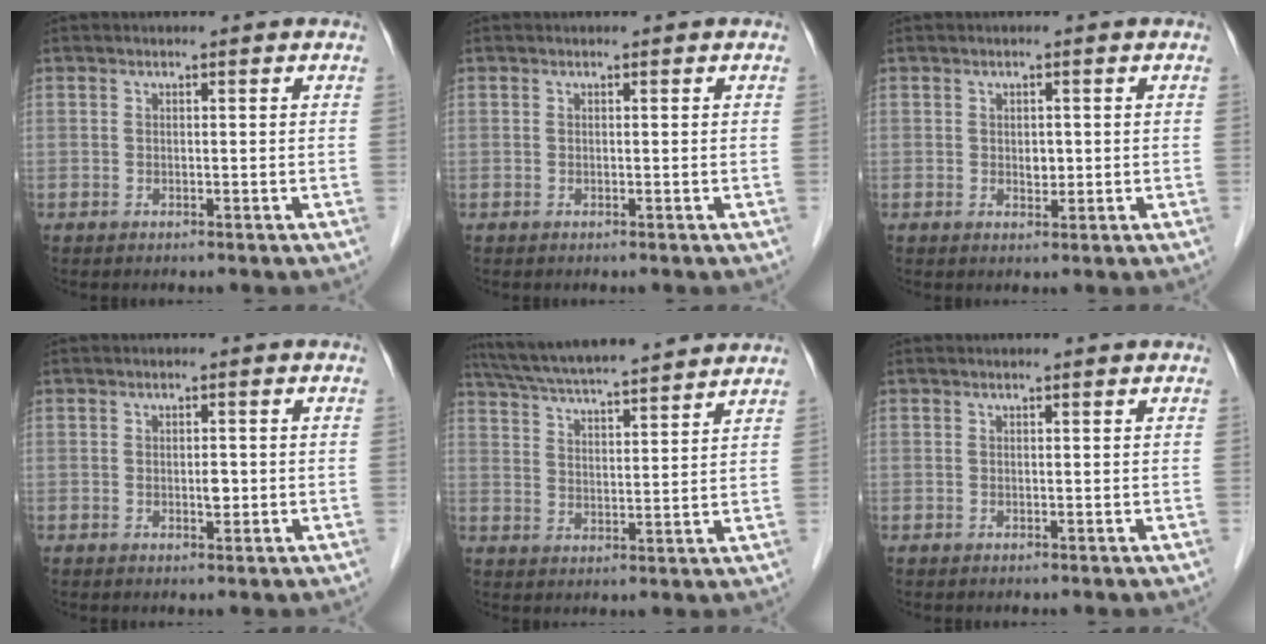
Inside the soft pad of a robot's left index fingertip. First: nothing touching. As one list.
[{"total": 0.0}, {"total": 1.6, "force": [0.0, 1.1, 1.2], "torque": [-0.020, 0.000, 0.004]}, {"total": 1.5, "force": [-0.2, 0.7, 1.4], "torque": [-0.022, 0.000, 0.000]}, {"total": 17.8, "force": [16.1, 0.9, 7.7], "torque": [-0.138, 0.035, 0.243]}, {"total": 0.9, "force": [0.8, 0.0, 0.3], "torque": [-0.011, 0.005, 0.010]}]